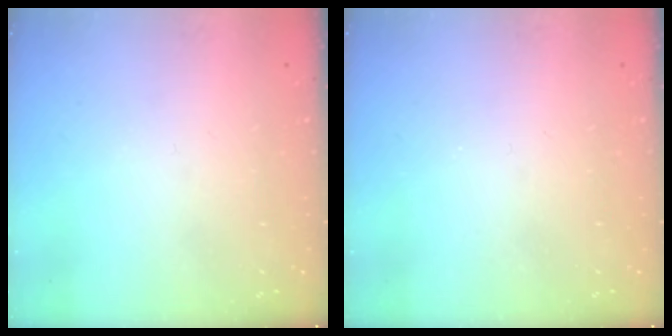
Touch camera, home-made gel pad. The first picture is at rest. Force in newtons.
{"total": 2.2, "press": 2.1, "slide": 0.4}